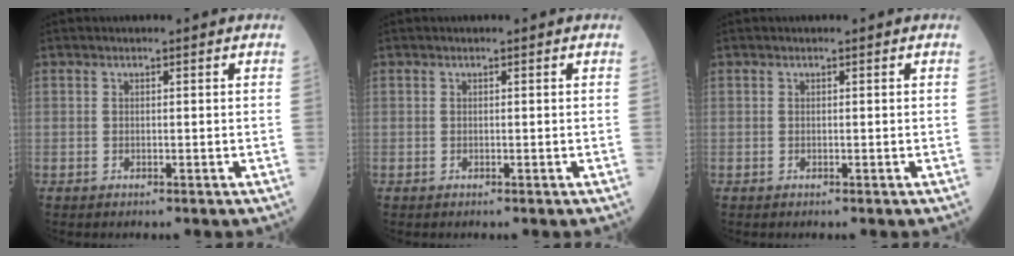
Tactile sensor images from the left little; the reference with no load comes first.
{"total": 0.0}
{"total": 0.0}